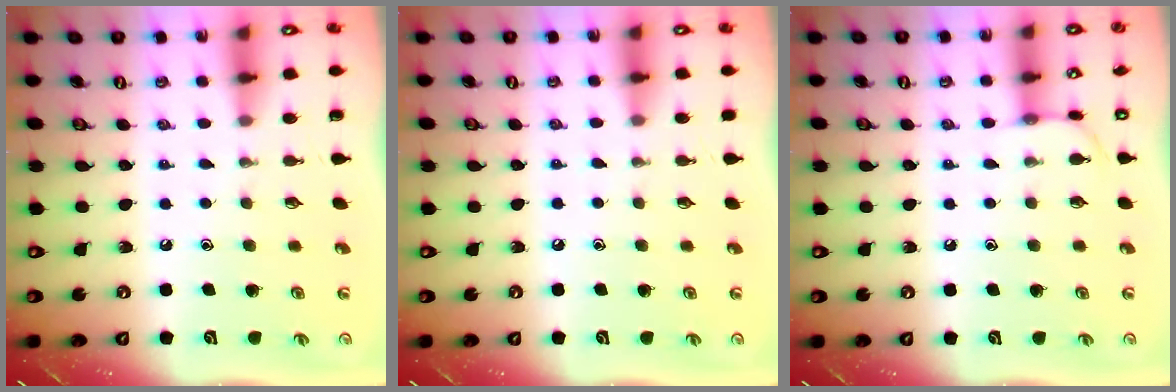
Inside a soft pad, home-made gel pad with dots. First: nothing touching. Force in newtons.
{"total": 3.2, "press": 3.2, "slide": 0.5}
{"total": 3.1, "press": 3.1, "slide": 0.5}